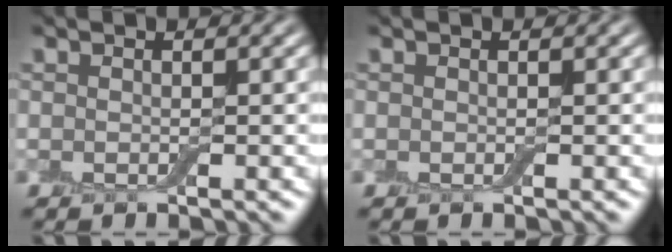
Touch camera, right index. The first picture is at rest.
{"total": 0.0}